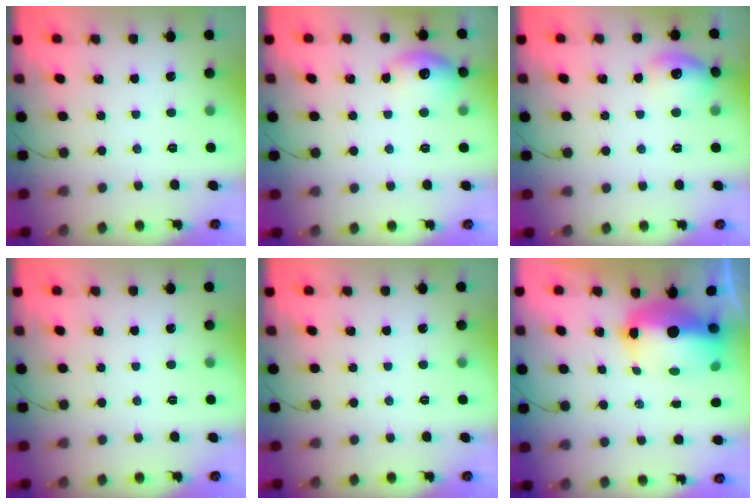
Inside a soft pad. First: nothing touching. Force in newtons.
{"total": 9.2, "press": 9.0, "slide": 1.5}
{"total": 11.0, "press": 10.9, "slide": 0.9}
{"total": 0.0}
{"total": 0.0}
{"total": 12.4, "press": 12.1, "slide": 2.6}